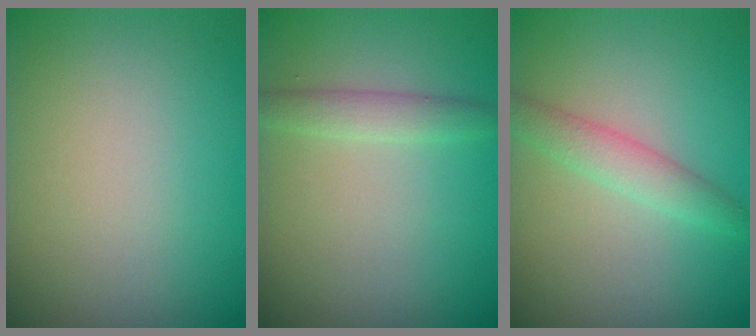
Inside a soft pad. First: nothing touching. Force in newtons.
{"total": 1.9, "press": 1.9, "slide": 0.0}
{"total": 2.3, "press": 2.3, "slide": 0.1}